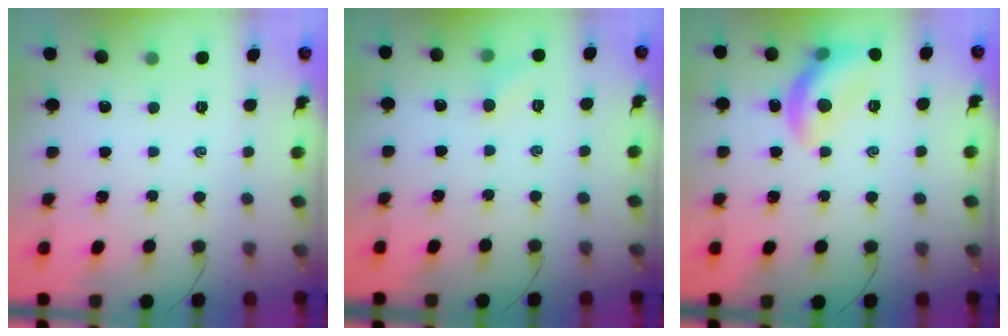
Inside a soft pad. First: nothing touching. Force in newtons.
{"total": 4.2, "press": 4.0, "slide": 1.2}
{"total": 12.4, "press": 12.4, "slide": 0.7}